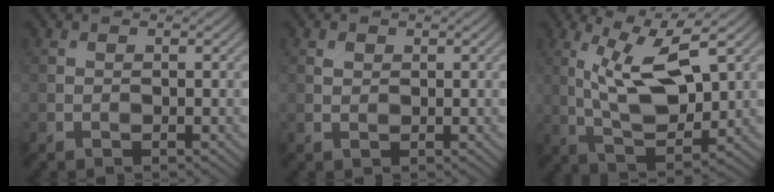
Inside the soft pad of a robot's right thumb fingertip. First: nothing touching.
{"total": 0.9, "force": [0.5, 0.7, 0.3], "torque": [-0.008, -0.003, 0.010]}
{"total": 11.1, "force": [3.0, 4.2, 9.8], "torque": [-0.194, -0.002, 0.057]}